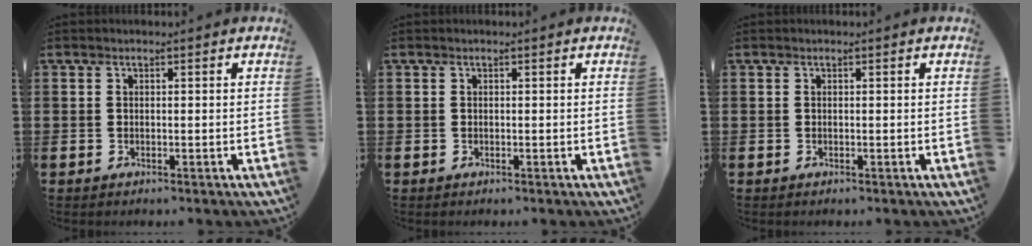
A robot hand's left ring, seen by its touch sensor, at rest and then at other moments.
{"total": 0.0}
{"total": 0.0}